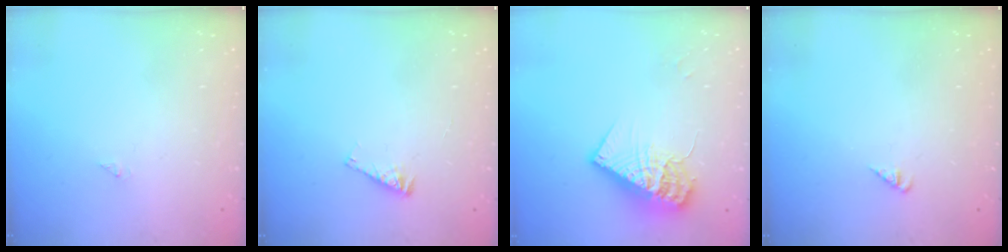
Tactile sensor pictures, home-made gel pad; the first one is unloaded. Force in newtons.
{"total": 3.8, "press": 3.8, "slide": 0.3}
{"total": 13.7, "press": 13.7, "slide": 1.4}
{"total": 1.3, "press": 1.3, "slide": 0.3}